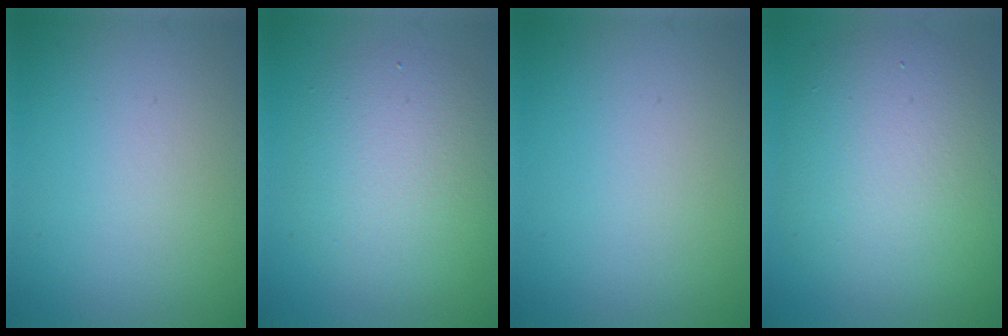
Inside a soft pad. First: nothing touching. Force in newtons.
{"total": 5.6, "press": 5.6, "slide": 0.3}
{"total": 0.0}
{"total": 8.8, "press": 8.8, "slide": 0.7}